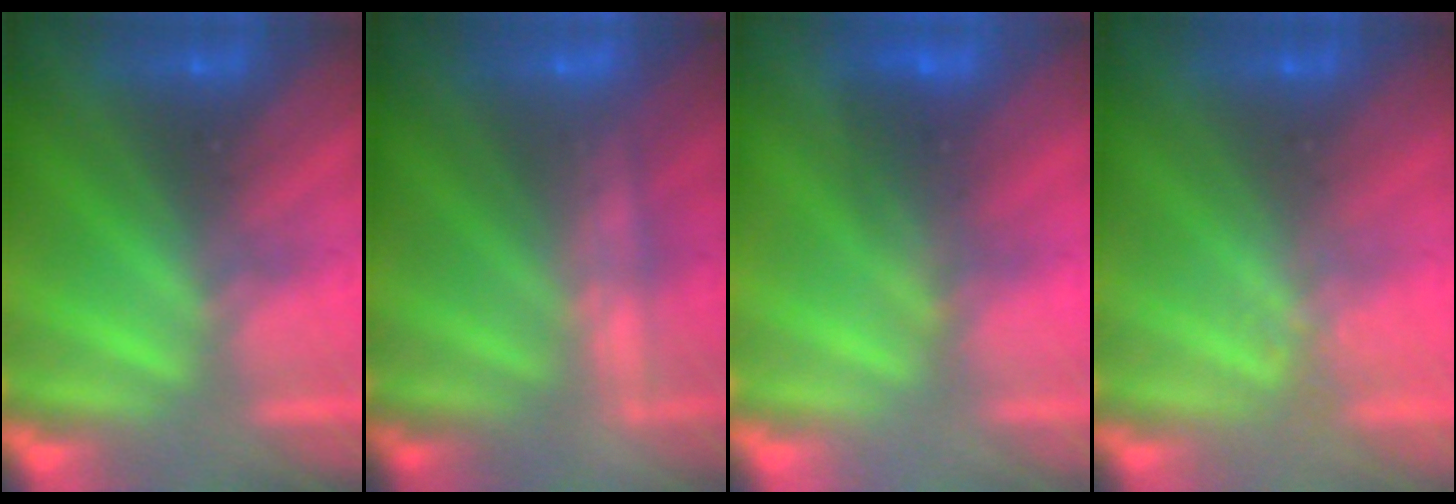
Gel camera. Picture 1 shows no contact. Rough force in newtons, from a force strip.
{"total": 2.3}
{"total": 1.6}
{"total": 1.0}